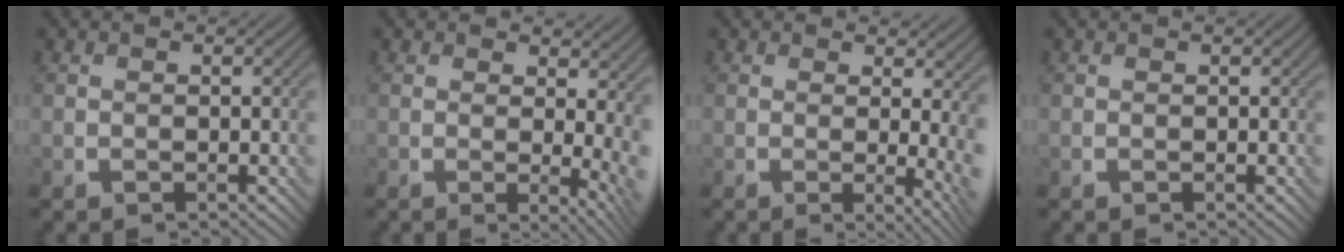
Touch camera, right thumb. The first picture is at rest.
{"total": 6.5, "force": [0.8, 1.9, 6.1], "torque": [-0.072, -0.009, 0.010]}
{"total": 5.7, "force": [0.2, 1.3, 5.5], "torque": [-0.075, -0.009, 0.002]}
{"total": 0.0}